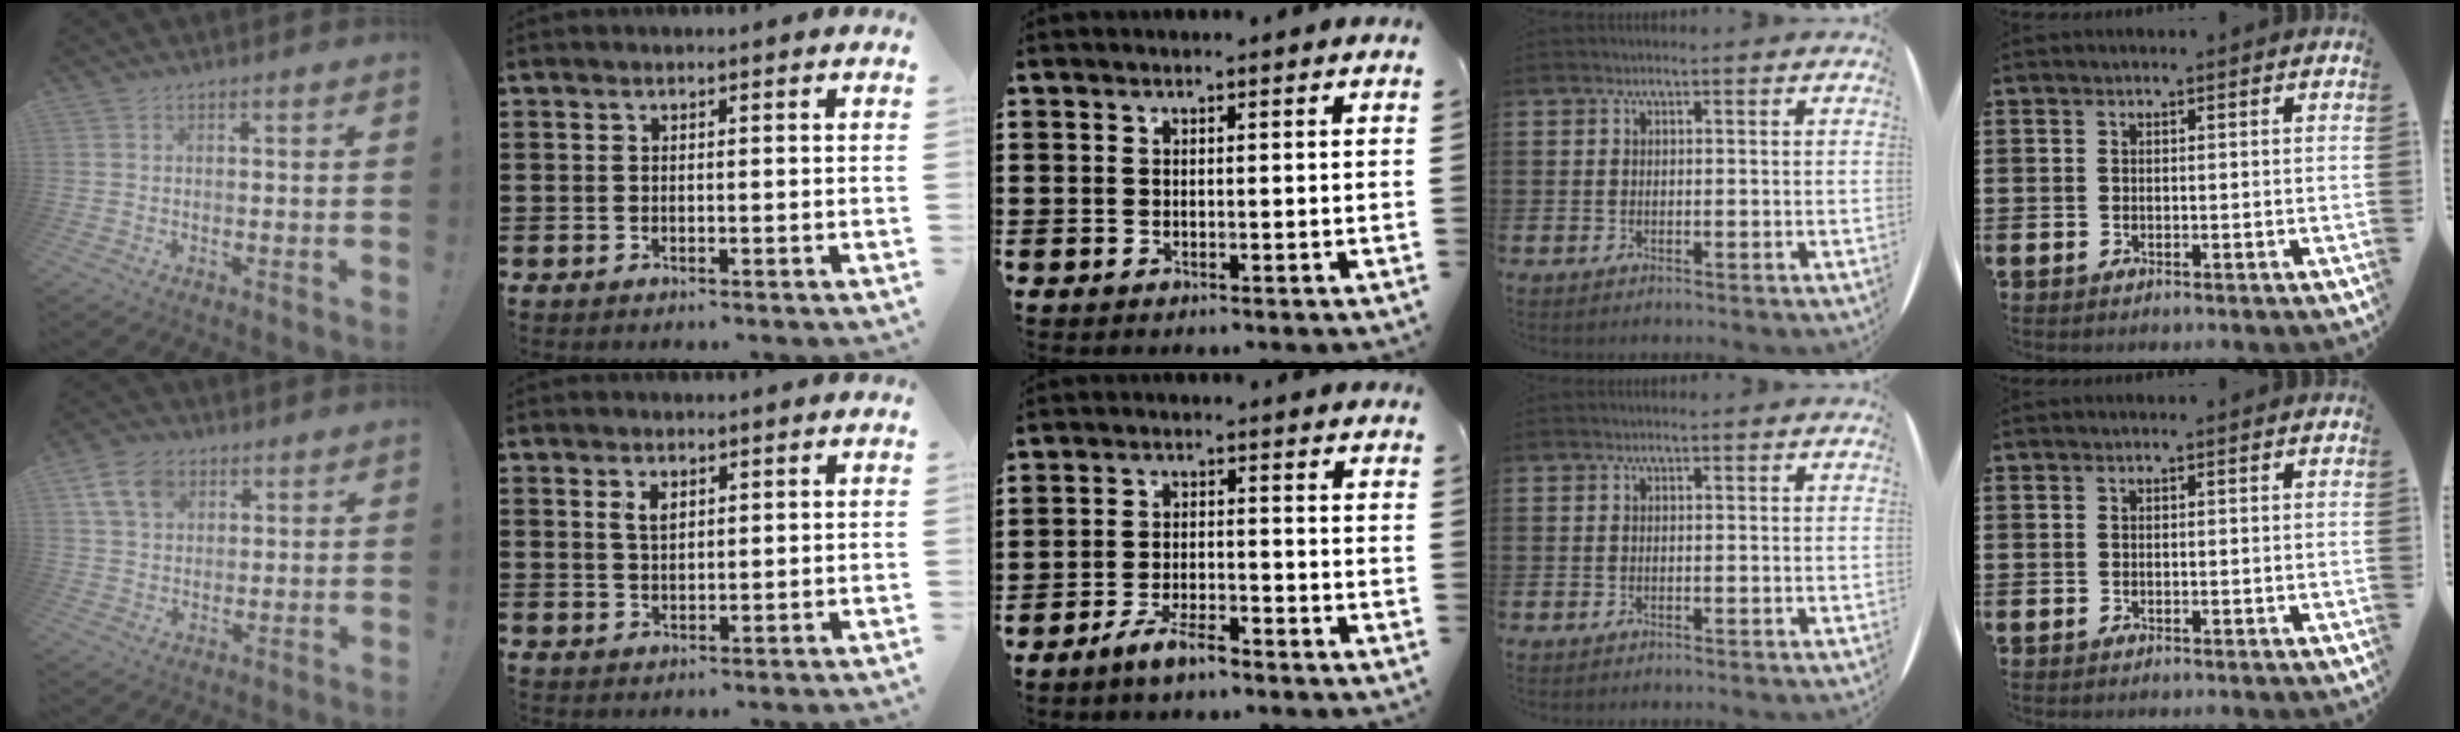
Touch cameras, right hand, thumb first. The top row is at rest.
{"thumb": {"total": 9.4, "force": [4.5, 6.6, 4.9], "torque": [-0.077, -0.010, 0.089]}, "index": {"total": 2.3, "force": [1.2, 1.3, 1.6], "torque": [-0.036, 0.003, 0.021]}, "middle": {"total": 4.6, "force": [-3.8, 1.0, 2.4], "torque": [-0.052, 0.003, -0.074]}}